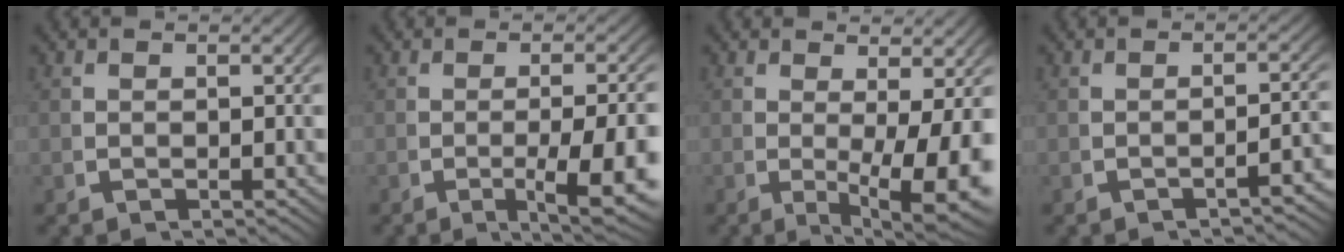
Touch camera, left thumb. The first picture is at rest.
{"total": 7.4, "force": [-2.4, 2.6, 6.5], "torque": [-0.105, -0.017, -0.027]}
{"total": 7.1, "force": [-0.4, 3.1, 6.4], "torque": [-0.097, -0.025, 0.004]}
{"total": 2.4, "force": [-1.6, 0.2, 1.7], "torque": [-0.027, 0.001, -0.021]}